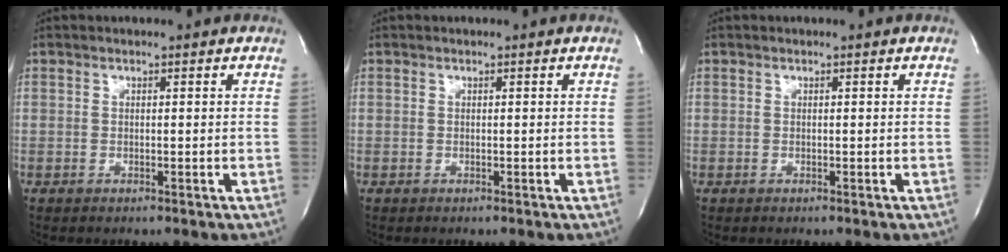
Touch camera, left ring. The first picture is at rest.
{"total": 0.0}
{"total": 0.0}